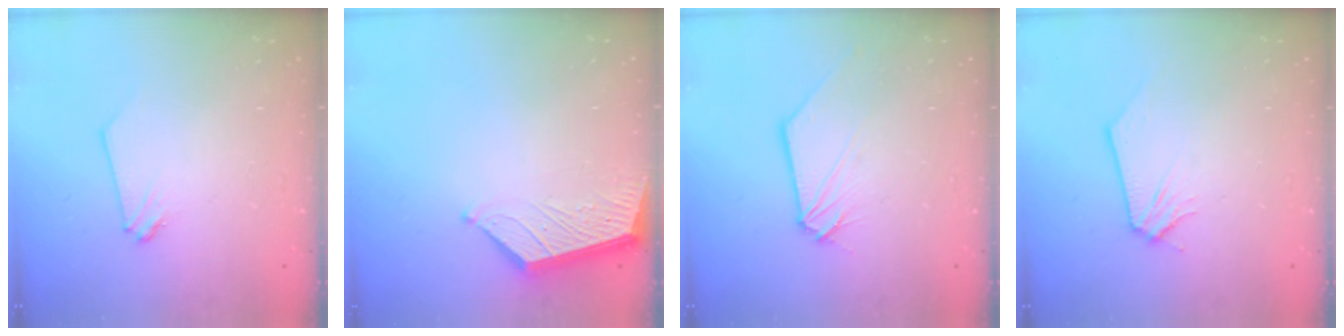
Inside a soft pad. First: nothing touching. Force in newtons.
{"total": 5.6, "press": 5.6, "slide": 0.5}
{"total": 0.8, "press": 0.8, "slide": 0.1}
{"total": 0.0}